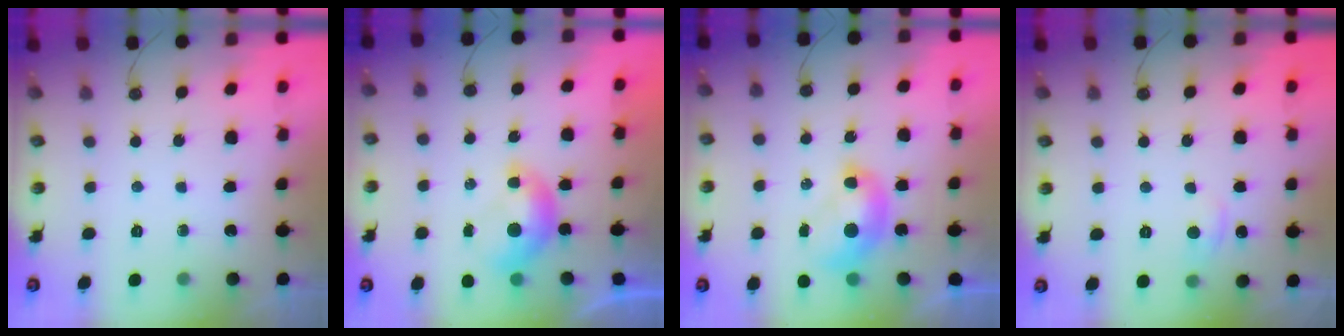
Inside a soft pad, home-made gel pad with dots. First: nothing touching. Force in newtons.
{"total": 0.0}
{"total": 2.2, "press": 2.2, "slide": 0.2}
{"total": 0.8, "press": 0.0, "slide": 0.8}